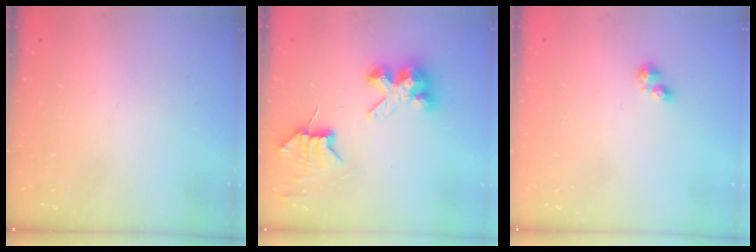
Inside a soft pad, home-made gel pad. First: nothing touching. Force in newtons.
{"total": 7.7, "press": 7.7, "slide": 0.7}
{"total": 2.5, "press": 2.5, "slide": 0.4}